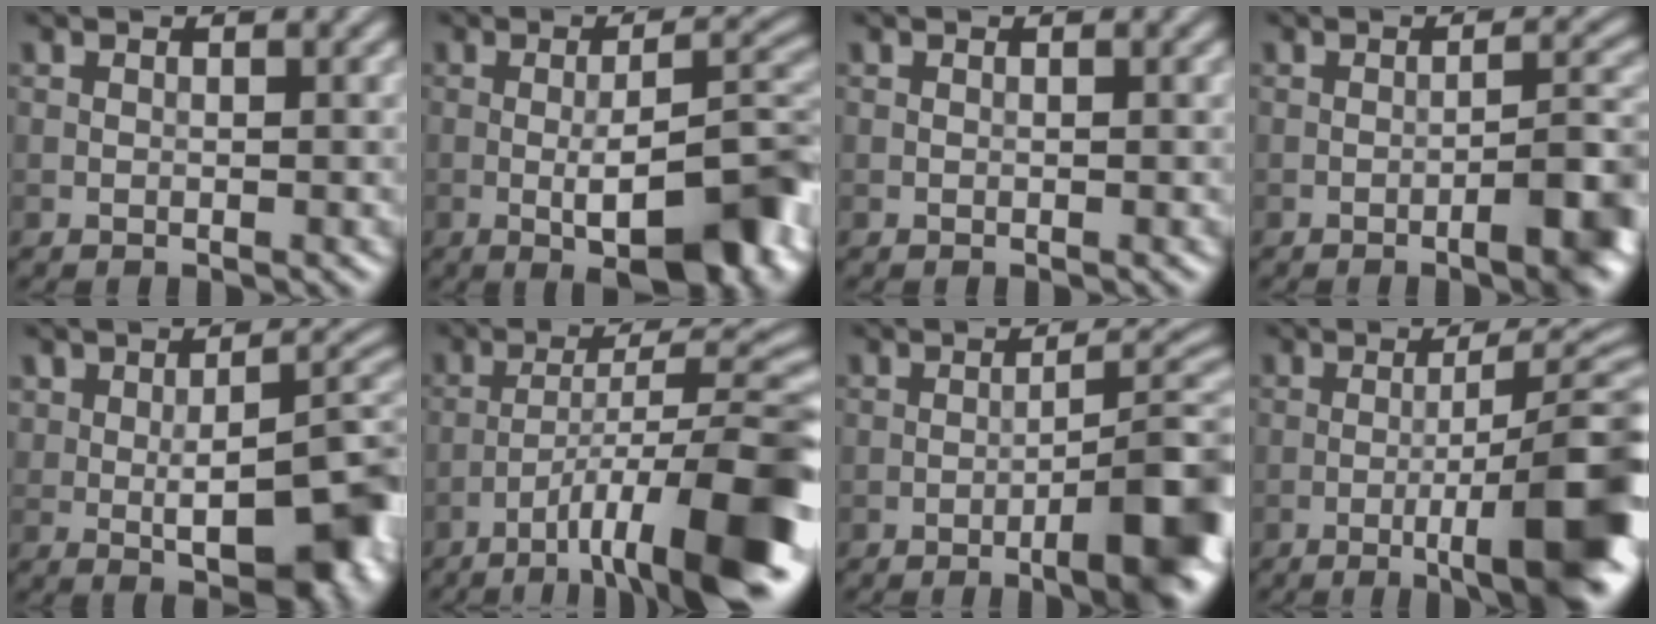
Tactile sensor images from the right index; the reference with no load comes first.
{"total": 9.8, "force": [-2.8, 2.9, 8.9], "torque": [-0.120, 0.005, -0.039]}
{"total": 0.0}
{"total": 5.7, "force": [-2.5, 1.4, 4.9], "torque": [-0.059, 0.013, -0.035]}
{"total": 8.6, "force": [-1.3, 4.0, 7.6], "torque": [-0.105, 0.000, -0.016]}
{"total": 12.4, "force": [-6.6, 2.7, 10.1], "torque": [-0.157, 0.012, -0.101]}
{"total": 9.4, "force": [-3.8, 2.3, 8.3], "torque": [-0.100, 0.010, -0.049]}
{"total": 11.7, "force": [-3.6, 2.5, 10.9], "torque": [-0.143, 0.007, -0.047]}